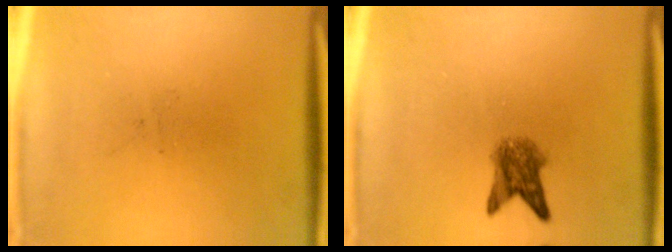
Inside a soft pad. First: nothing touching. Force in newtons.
{"total": 3.9}